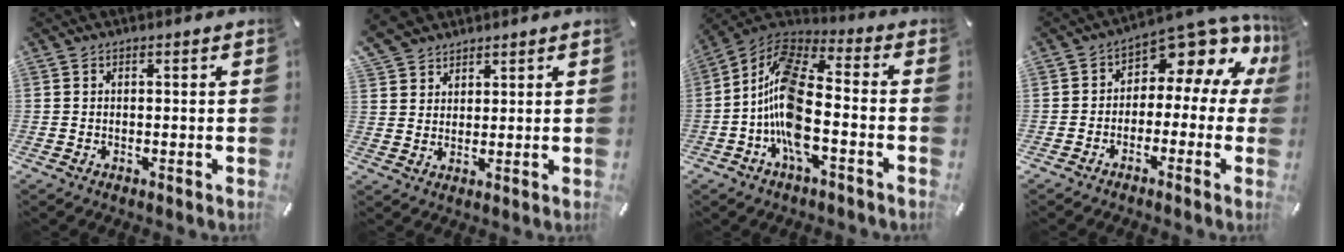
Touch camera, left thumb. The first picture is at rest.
{"total": 5.6, "force": [4.2, 3.7, 0.3], "torque": [-0.017, -0.014, 0.081]}
{"total": 14.4, "force": [-5.1, 6.5, 11.8], "torque": [-0.255, 0.003, -0.095]}
{"total": 8.5, "force": [5.7, 3.8, 5.1], "torque": [-0.071, -0.063, 0.093]}